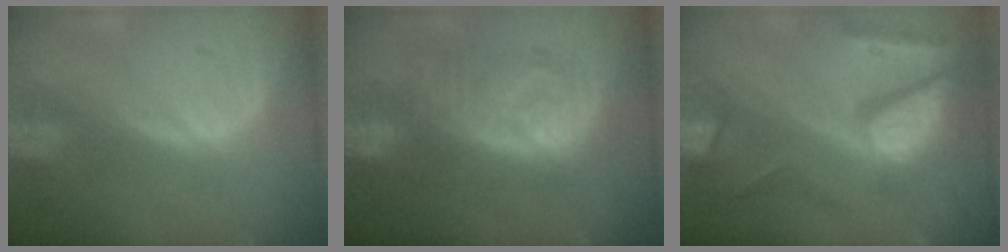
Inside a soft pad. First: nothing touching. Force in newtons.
{"total": 8.9, "press": 8.9, "slide": 0.3}
{"total": 11.8, "press": 9.8, "slide": 6.6}